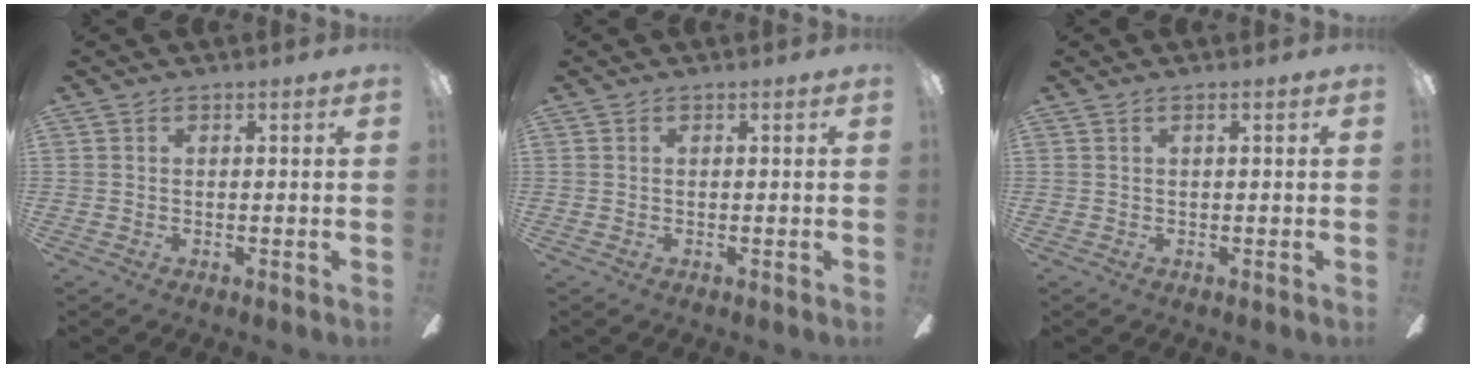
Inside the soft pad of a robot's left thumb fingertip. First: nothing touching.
{"total": 0.0}
{"total": 1.0, "force": [0.4, 0.1, 0.9], "torque": [-0.017, 0.001, 0.006]}